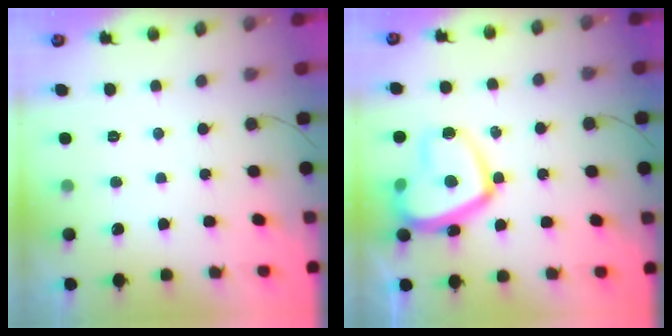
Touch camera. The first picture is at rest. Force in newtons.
{"total": 14.3, "press": 14.3, "slide": 1.1}